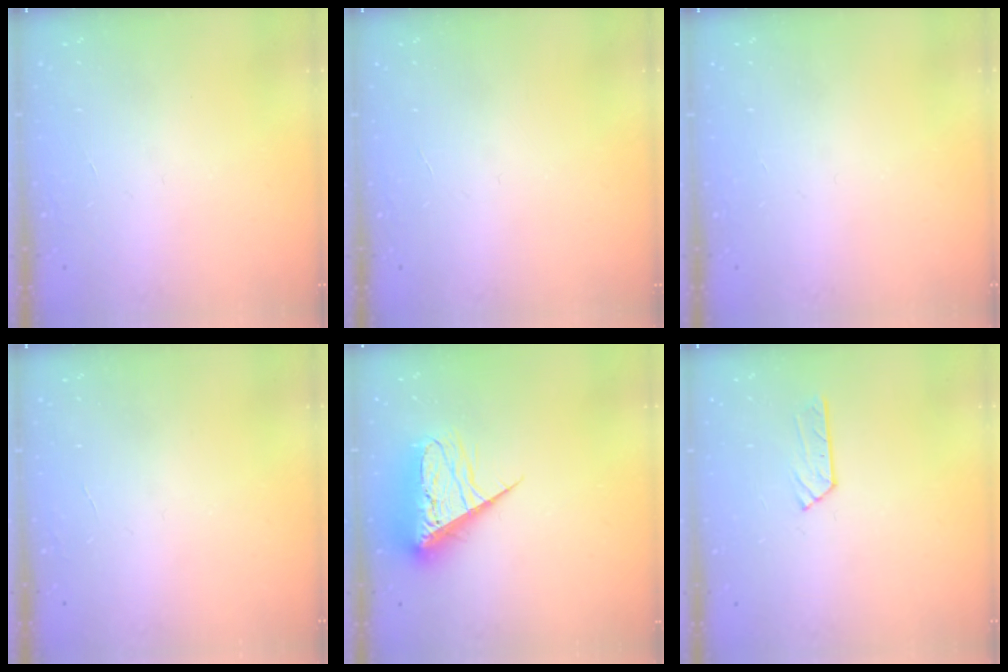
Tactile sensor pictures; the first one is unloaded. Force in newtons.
{"total": 0.0}
{"total": 0.0}
{"total": 0.0}
{"total": 9.7, "press": 9.6, "slide": 1.0}
{"total": 3.0, "press": 3.0, "slide": 0.4}